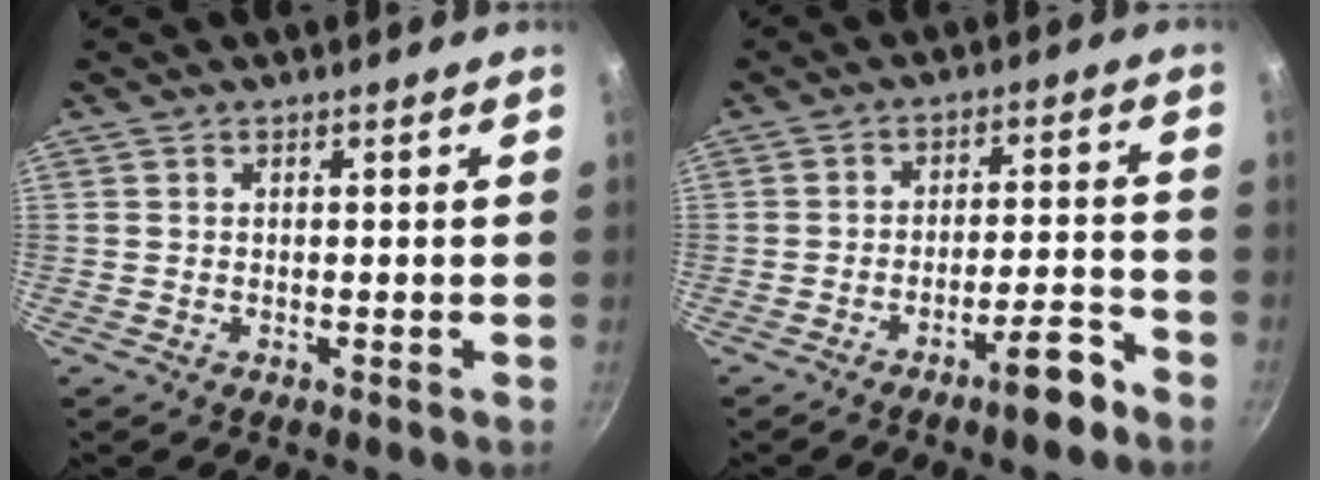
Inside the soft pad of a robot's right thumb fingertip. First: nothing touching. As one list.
[{"total": 7.1, "force": [-4.9, 1.4, 4.9], "torque": [-0.066, 0.046, -0.066]}]